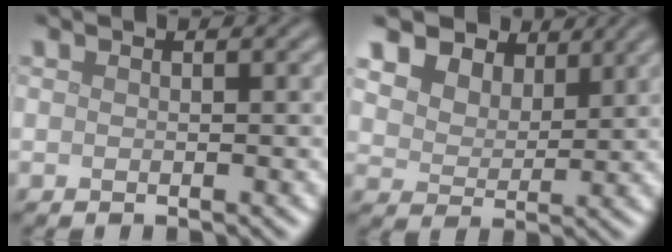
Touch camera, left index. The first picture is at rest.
{"total": 8.6, "force": [5.8, 5.5, 3.4], "torque": [-0.090, 0.010, 0.101]}